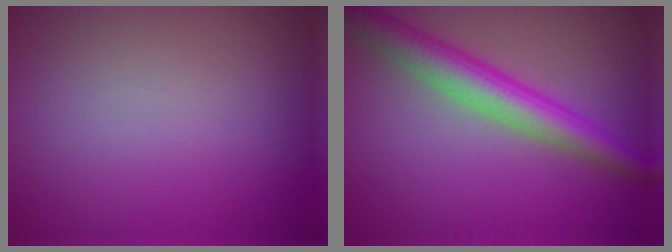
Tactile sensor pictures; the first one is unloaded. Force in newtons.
{"total": 5.5, "press": 5.5, "slide": 0.1}